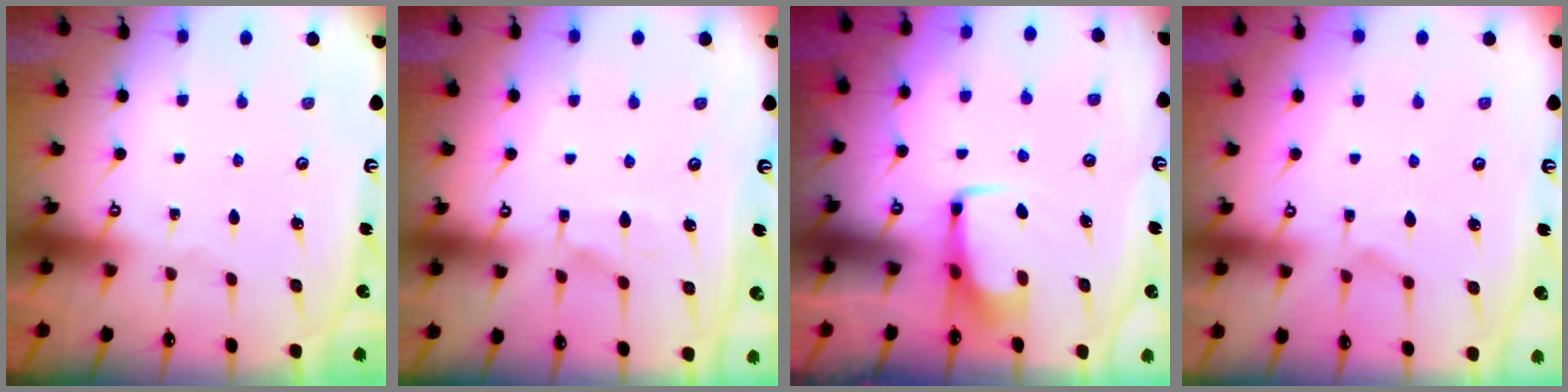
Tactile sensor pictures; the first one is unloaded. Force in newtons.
{"total": 6.1, "press": 6.1, "slide": 0.7}
{"total": 3.3, "press": 3.3, "slide": 0.4}
{"total": 2.2, "press": 1.9, "slide": 1.1}